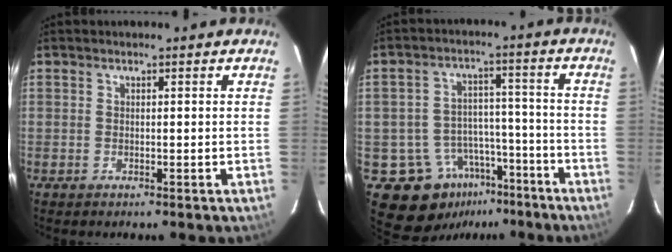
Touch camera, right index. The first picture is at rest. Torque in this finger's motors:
{"motor_torque": [0.65, -0.42, -0.12, -0.13]}